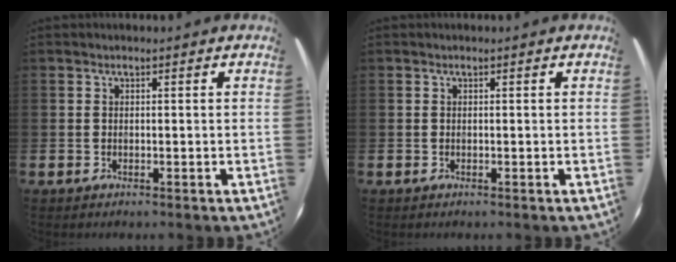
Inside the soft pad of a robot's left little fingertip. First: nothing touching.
{"total": 0.0}